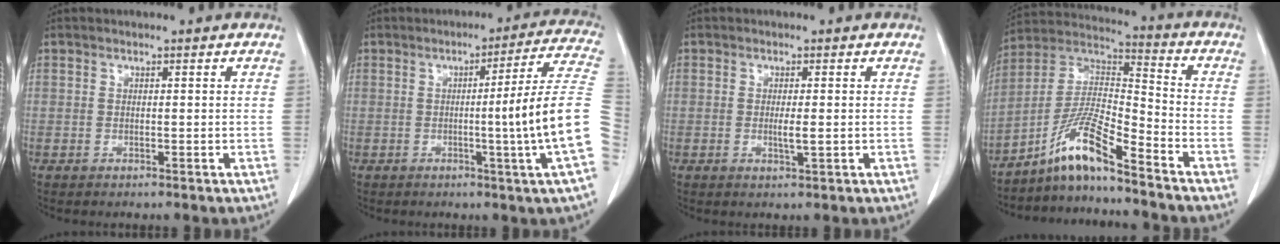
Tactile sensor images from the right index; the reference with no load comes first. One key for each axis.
{"total": 13.3, "fx": -2.0, "fy": -2.9, "fz": 12.8, "tx": -0.155, "ty": -0.006, "tz": -0.032}
{"total": 1.9, "fx": -0.1, "fy": 0.2, "fz": 1.9, "tx": -0.033, "ty": -0.004, "tz": -0.001}
{"total": 10.1, "fx": -7.6, "fy": 0.2, "fz": 6.6, "tx": -0.134, "ty": 0.010, "tz": -0.147}